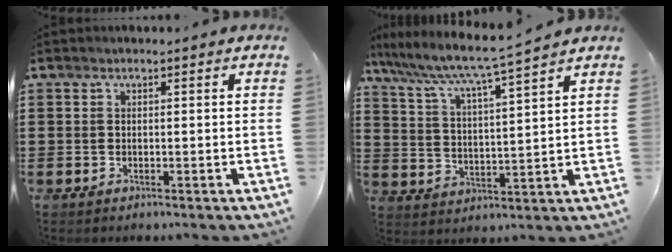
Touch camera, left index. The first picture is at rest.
{"total": 5.7, "force": [5.1, -0.7, 2.5], "torque": [-0.074, -0.041, 0.078]}